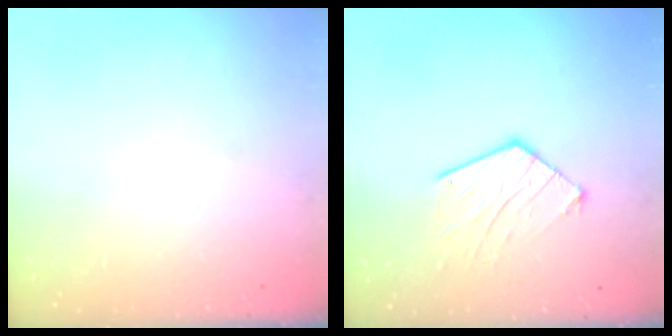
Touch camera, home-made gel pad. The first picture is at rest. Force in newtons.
{"total": 10.5, "press": 10.4, "slide": 0.5}